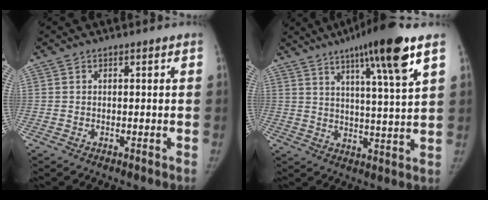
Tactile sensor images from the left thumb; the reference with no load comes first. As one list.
[{"total": 15.7, "force": [9.1, 1.2, 12.7], "torque": [-0.193, -0.036, 0.139]}]